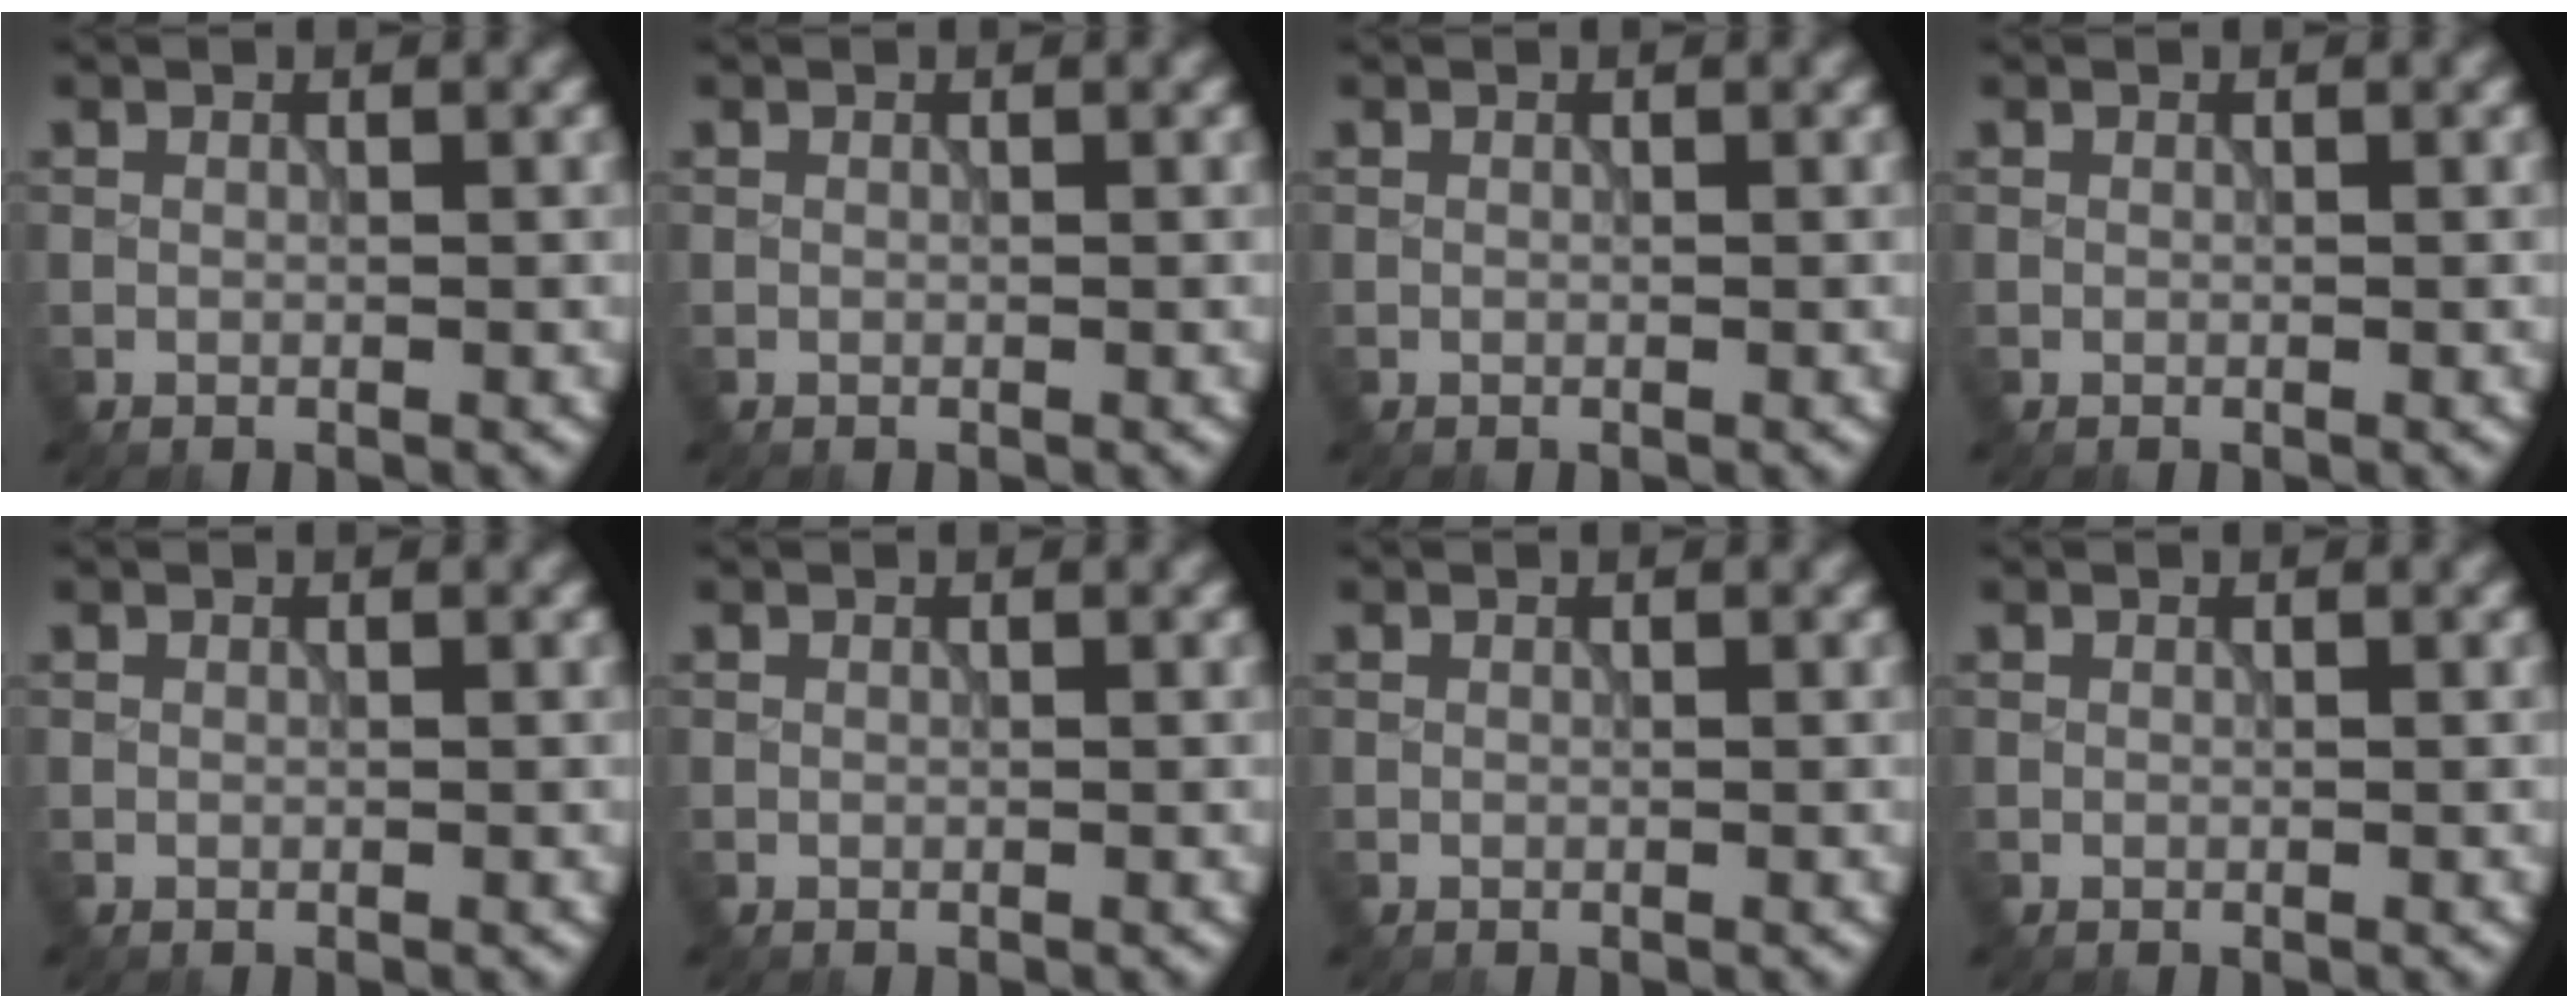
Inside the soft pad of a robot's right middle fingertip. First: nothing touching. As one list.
[{"total": 0.0}, {"total": 0.0}, {"total": 0.0}, {"total": 0.0}, {"total": 0.0}, {"total": 0.0}, {"total": 0.0}]